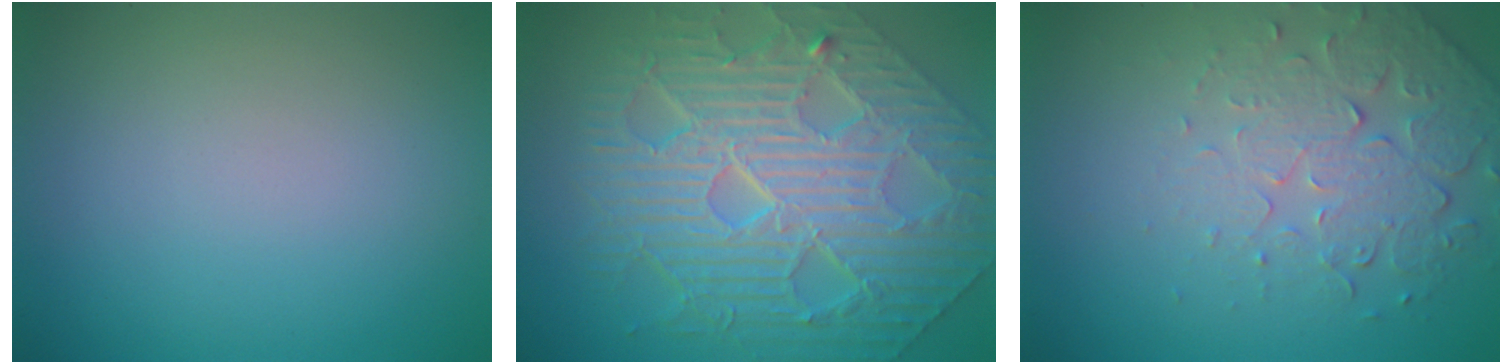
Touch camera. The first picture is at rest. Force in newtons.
{"total": 10.9, "press": 7.4, "slide": 7.9}
{"total": 5.0, "press": 3.4, "slide": 3.7}